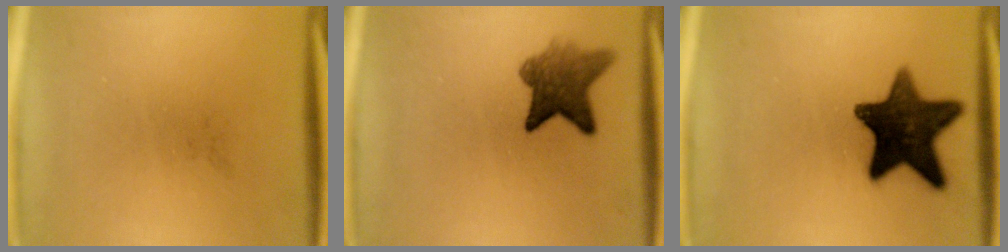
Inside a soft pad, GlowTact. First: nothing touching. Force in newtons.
{"total": 6.8}
{"total": 15.0}